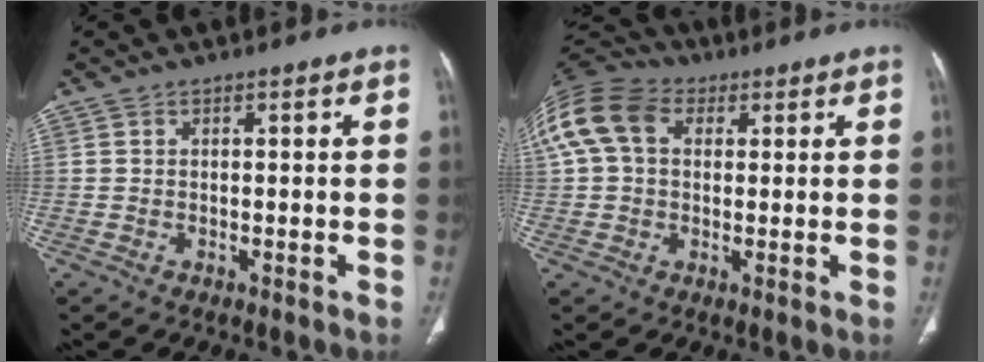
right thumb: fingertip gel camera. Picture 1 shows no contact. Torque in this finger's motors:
{"motor_torque": [-1.08, 1.34, 0.47, -0.27, 0.14]}